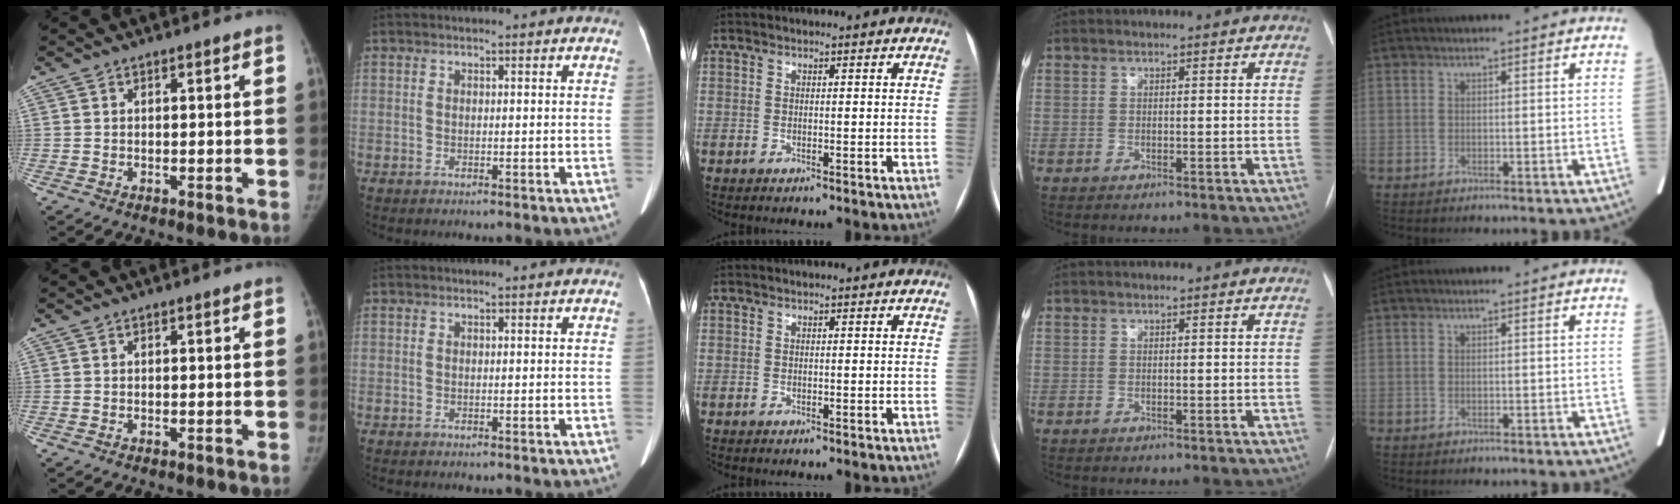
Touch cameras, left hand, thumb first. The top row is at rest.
{}